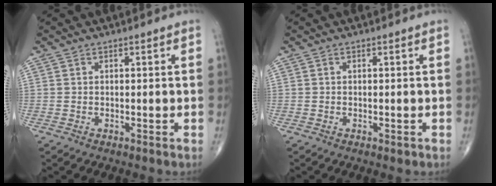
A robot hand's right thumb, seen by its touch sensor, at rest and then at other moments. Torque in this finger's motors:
{"motor_torque": [0.52, 0.40, -0.17, -0.08, -0.03]}